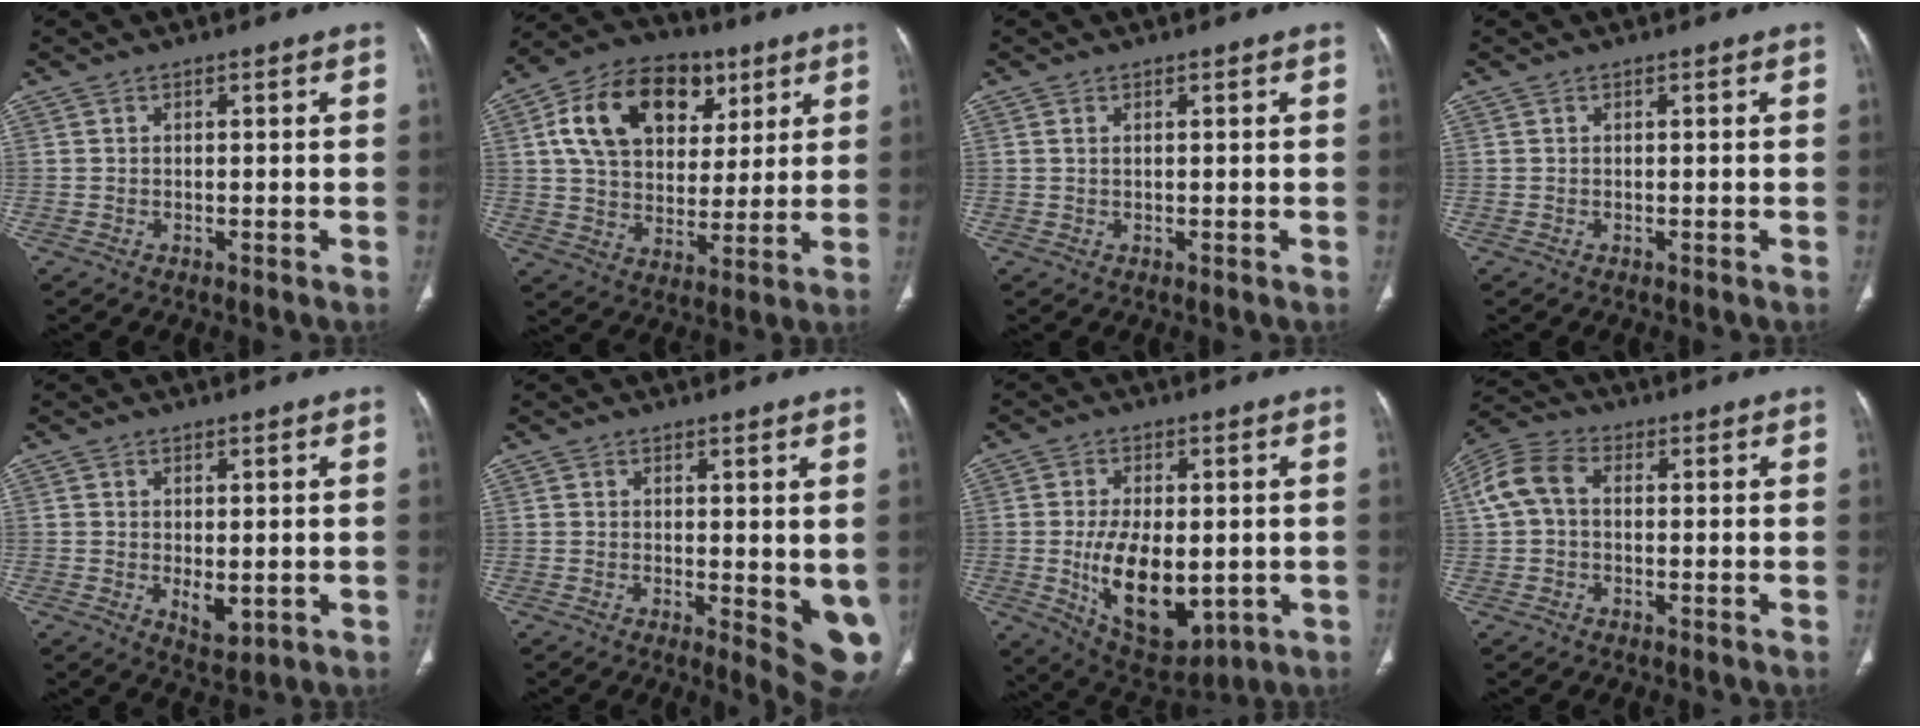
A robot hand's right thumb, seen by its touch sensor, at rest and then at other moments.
{"total": 20.2, "force": [7.4, 13.9, 12.7], "torque": [-0.195, -0.001, 0.121]}
{"total": 0.7, "force": [0.3, 0.3, 0.5], "torque": [-0.013, 0.001, 0.005]}
{"total": 0.0}
{"total": 4.4, "force": [-0.6, 2.4, 3.6], "torque": [-0.047, -0.011, 0.000]}
{"total": 7.3, "force": [-0.2, 2.4, 6.9], "torque": [-0.082, -0.018, 0.001]}
{"total": 15.4, "force": [-2.2, 8.6, 12.6], "torque": [-0.188, -0.011, -0.011]}
{"total": 7.4, "force": [0.5, 5.1, 5.4], "torque": [-0.115, 0.026, 0.001]}